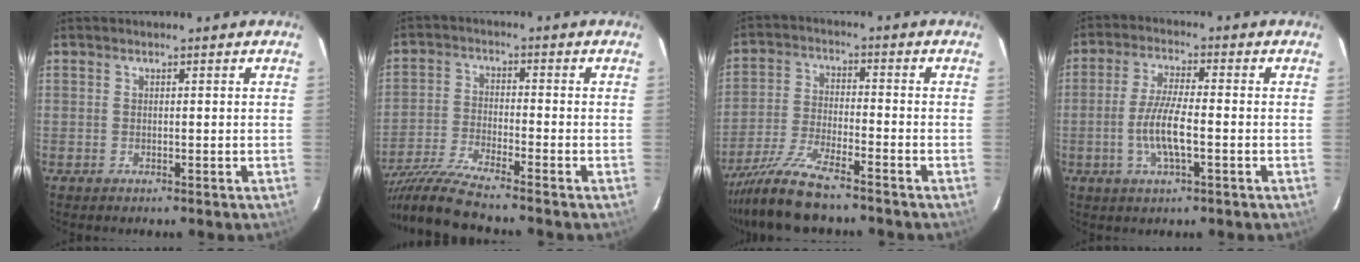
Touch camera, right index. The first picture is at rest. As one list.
[{"total": 10.9, "force": [-9.8, -1.1, 4.6], "torque": [-0.109, -0.018, -0.194]}, {"total": 10.9, "force": [-9.4, 1.3, 5.5], "torque": [-0.120, -0.015, -0.175]}, {"total": 7.6, "force": [-2.0, 1.6, 7.2], "torque": [-0.145, -0.004, -0.041]}]